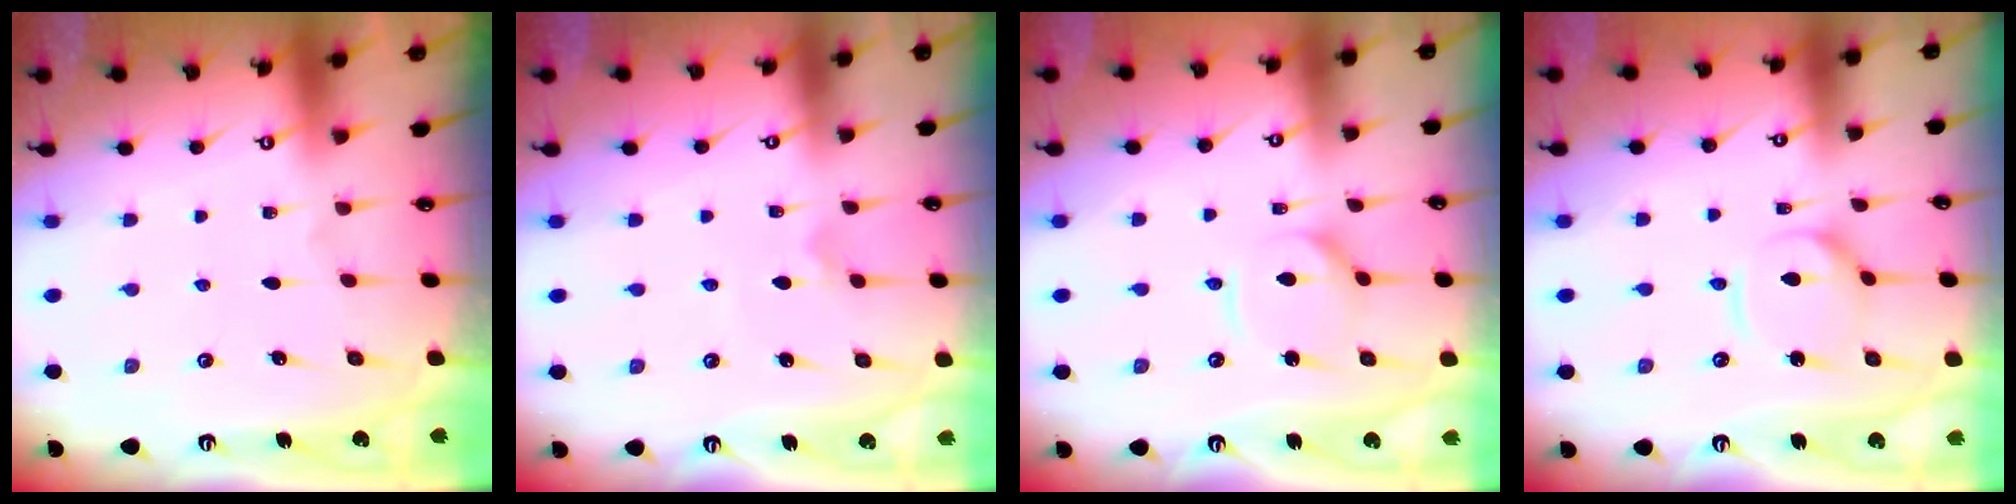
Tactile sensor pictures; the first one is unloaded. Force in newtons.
{"total": 2.5, "press": 2.5, "slide": 0.1}
{"total": 6.7, "press": 6.7, "slide": 0.7}
{"total": 6.9, "press": 6.8, "slide": 0.5}